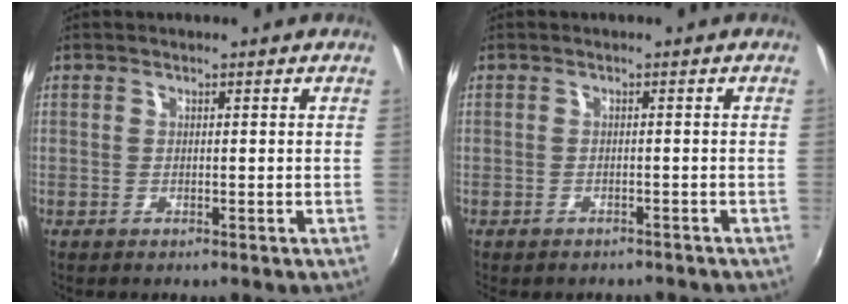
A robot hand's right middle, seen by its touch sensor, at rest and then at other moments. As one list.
[{"total": 3.1, "force": [-2.7, 1.3, 0.9], "torque": [-0.022, -0.015, -0.034]}]